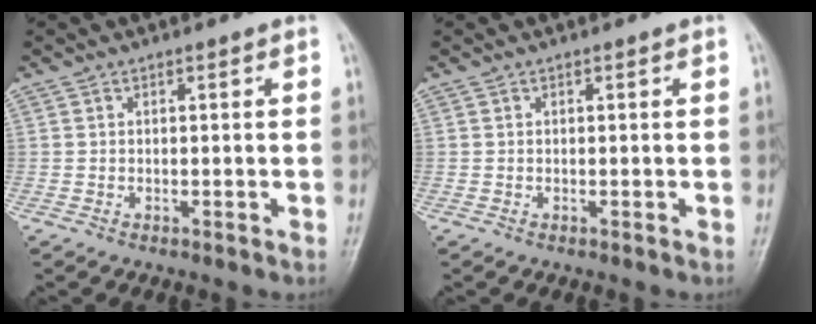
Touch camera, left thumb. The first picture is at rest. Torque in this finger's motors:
{"motor_torque": [0.09, -0.27, -0.02, -0.13, 0.00]}